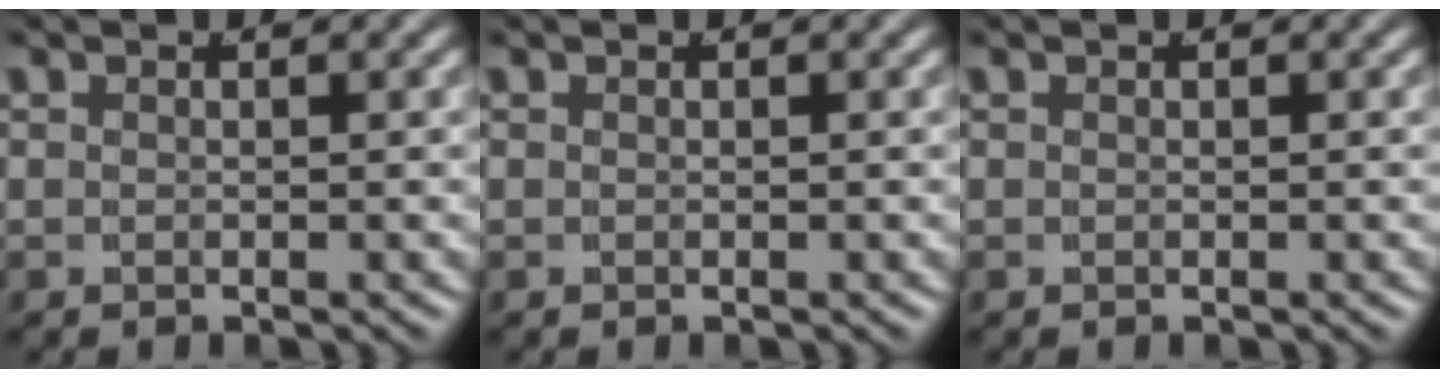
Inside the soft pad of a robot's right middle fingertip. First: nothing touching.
{"total": 0.0}
{"total": 0.0}